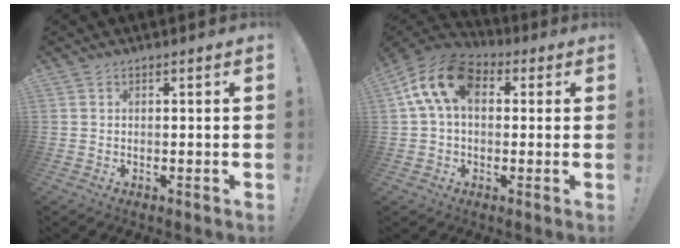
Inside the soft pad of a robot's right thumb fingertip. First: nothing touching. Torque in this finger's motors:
{"motor_torque": [0.53, 0.78, 0.56, 0.47, 0.15]}